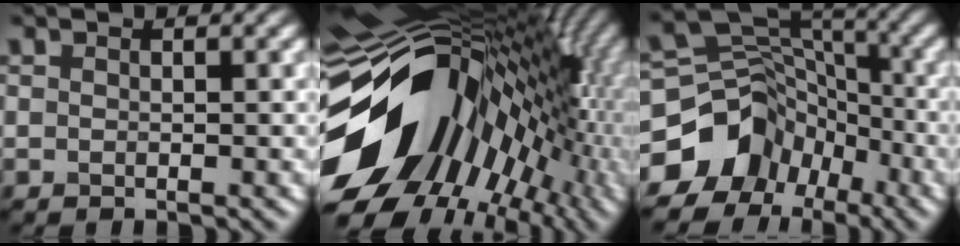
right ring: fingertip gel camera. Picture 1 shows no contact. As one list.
[{"total": 18.8, "force": [-1.0, 12.3, 14.2], "torque": [-0.229, -0.021, -0.008]}, {"total": 10.3, "force": [-5.6, 7.9, 3.2], "torque": [-0.059, 0.016, -0.099]}]